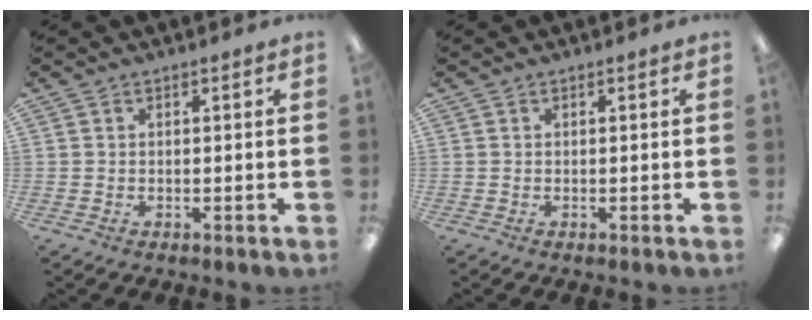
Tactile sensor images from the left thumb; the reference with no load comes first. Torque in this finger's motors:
{"motor_torque": [0.00, 0.00, 0.01, 0.00, 0.00]}